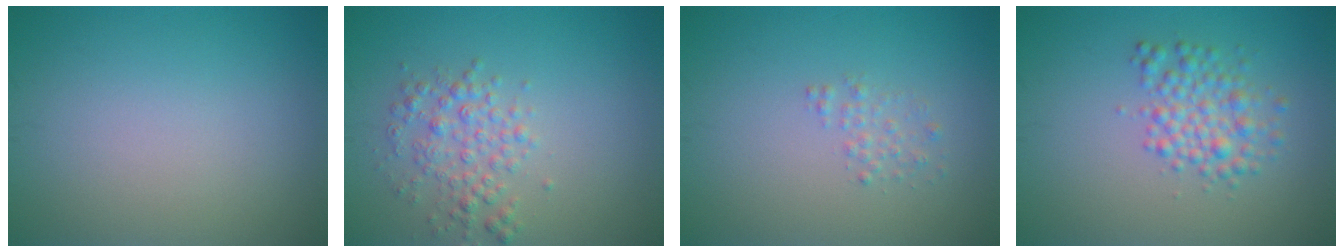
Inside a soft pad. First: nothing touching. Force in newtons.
{"total": 2.8, "press": 2.8, "slide": 0.0}
{"total": 1.2, "press": 1.2, "slide": 0.0}
{"total": 3.3, "press": 3.3, "slide": 0.1}